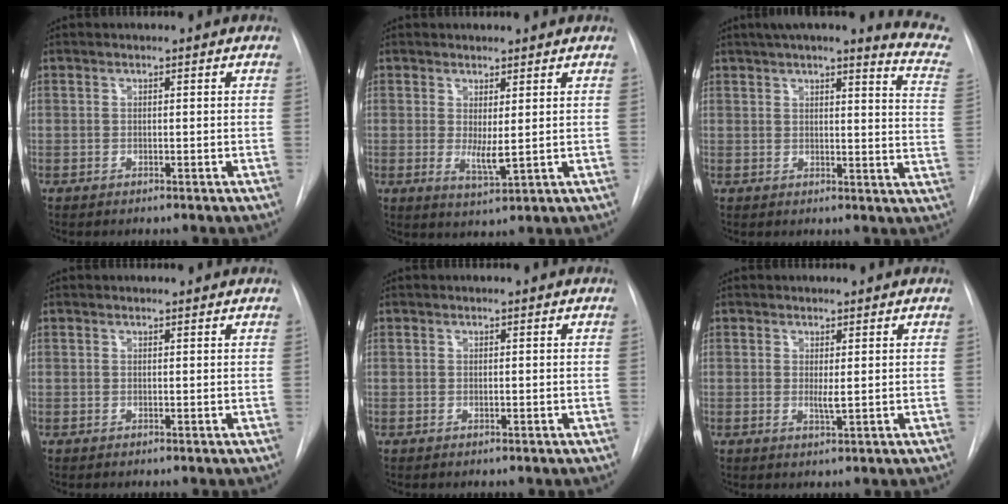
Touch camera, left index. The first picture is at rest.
{"total": 3.4, "force": [0.6, 0.7, 3.3], "torque": [-0.059, -0.012, 0.019]}
{"total": 15.2, "force": [13.4, 0.4, 7.1], "torque": [-0.084, -0.059, 0.140]}
{"total": 1.6, "force": [1.6, 0.3, 0.0], "torque": [-0.010, 0.007, 0.021]}
{"total": 0.0}
{"total": 1.5, "force": [0.5, 0.1, 1.4], "torque": [-0.030, -0.006, 0.011]}